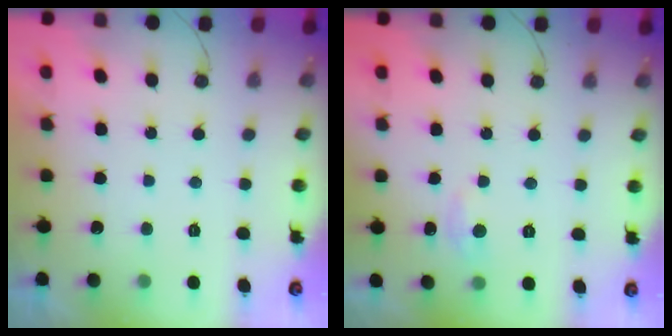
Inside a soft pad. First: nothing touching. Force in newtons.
{"total": 3.5, "press": 3.4, "slide": 0.4}